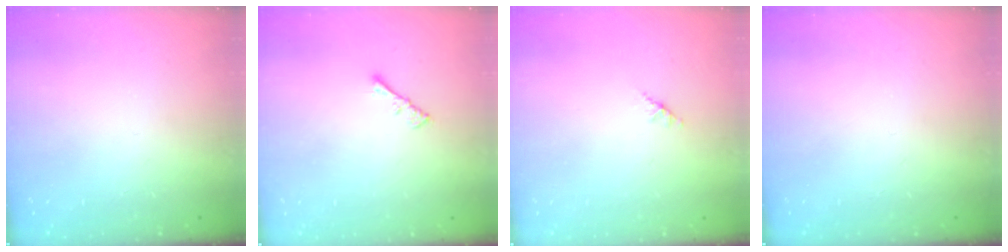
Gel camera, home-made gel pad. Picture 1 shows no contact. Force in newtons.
{"total": 1.3, "press": 1.2, "slide": 0.4}
{"total": 1.4, "press": 1.3, "slide": 0.4}
{"total": 0.0}